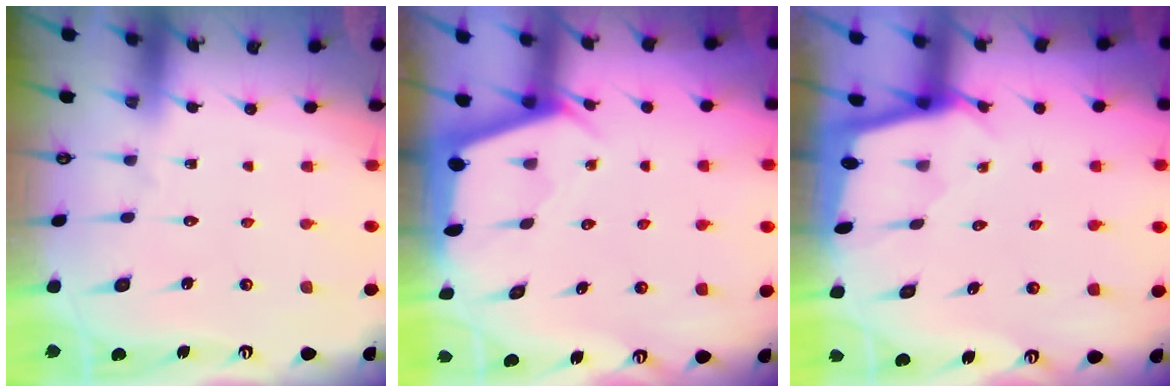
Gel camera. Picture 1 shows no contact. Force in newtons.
{"total": 2.4, "press": 2.4, "slide": 0.3}
{"total": 1.7, "press": 1.6, "slide": 0.2}